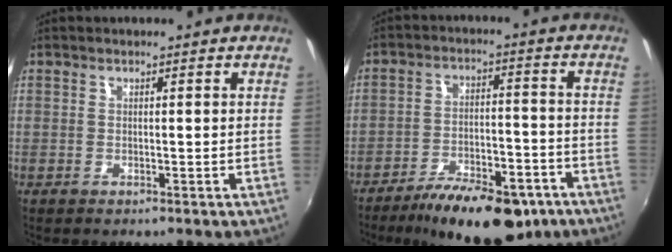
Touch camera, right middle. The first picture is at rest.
{"total": 17.7, "force": [-12.6, 6.6, 10.6], "torque": [-0.183, -0.017, -0.178]}